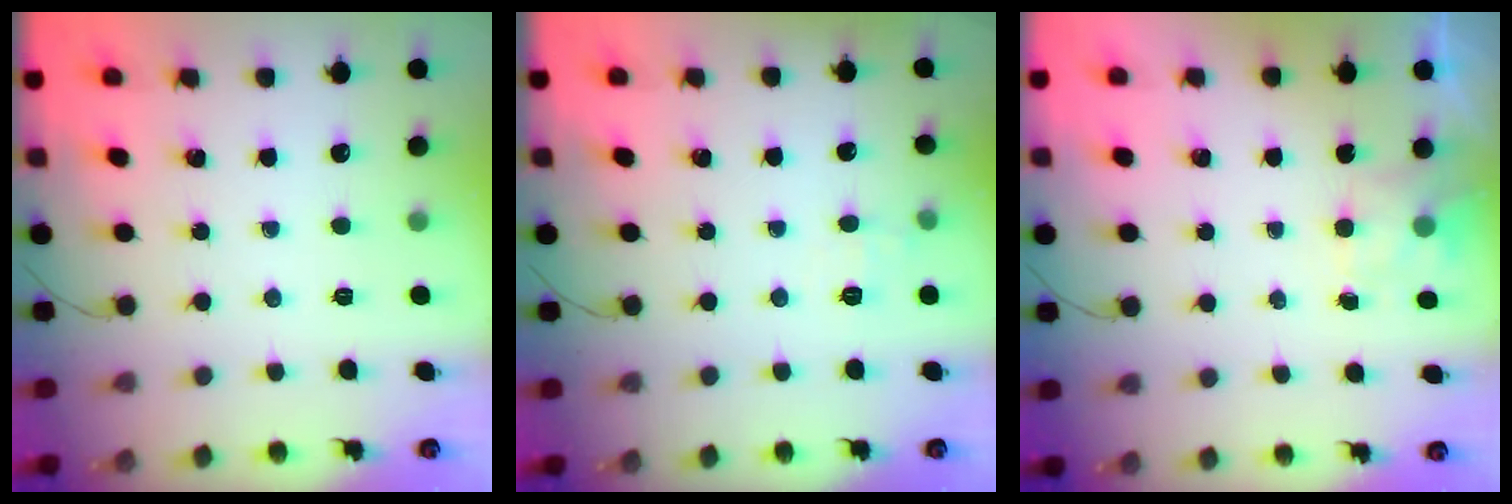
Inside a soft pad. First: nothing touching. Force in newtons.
{"total": 6.3, "press": 6.1, "slide": 1.3}
{"total": 2.5, "press": 2.1, "slide": 1.4}